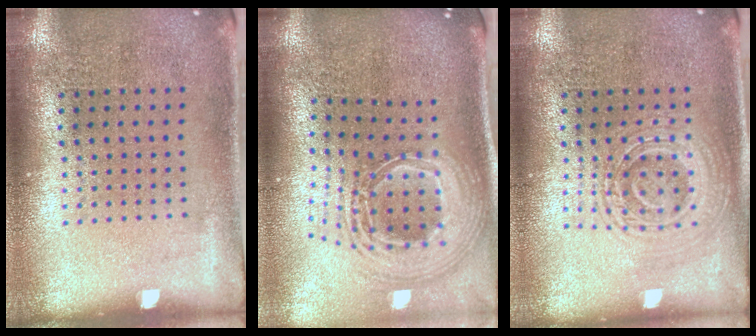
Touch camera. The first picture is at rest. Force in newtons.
{"total": 2.8, "press": 1.9, "slide": 2.0}
{"total": 2.9, "press": 2.8, "slide": 0.5}